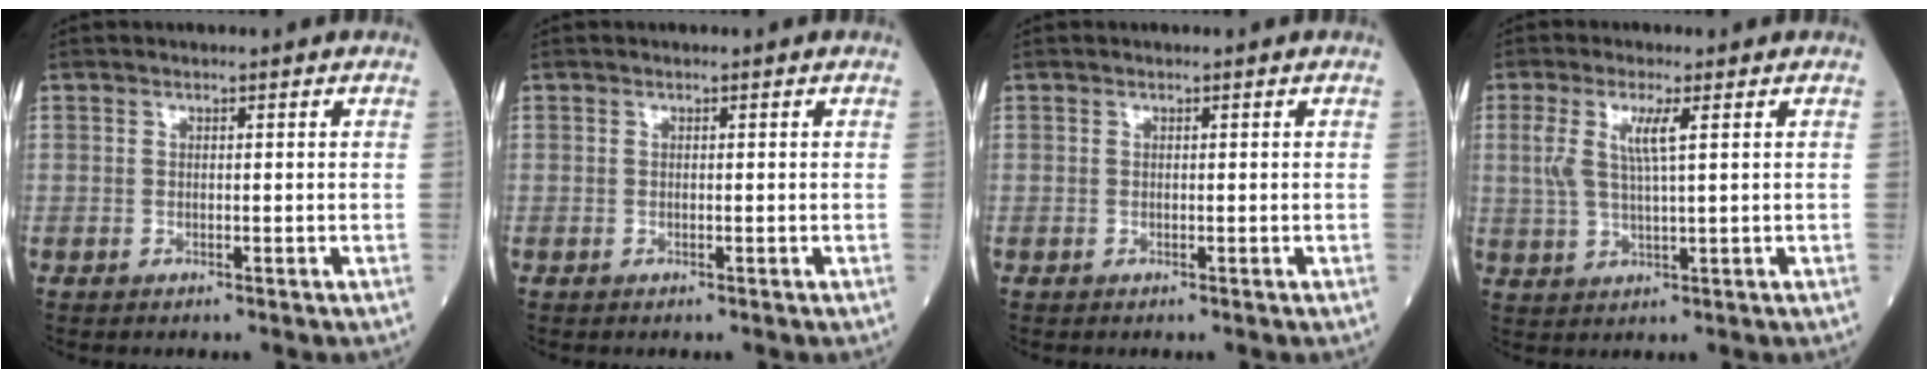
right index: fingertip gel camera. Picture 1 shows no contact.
{"total": 0.0}
{"total": 0.0}
{"total": 5.2, "force": [1.6, 0.6, 4.9], "torque": [-0.111, 0.007, 0.036]}